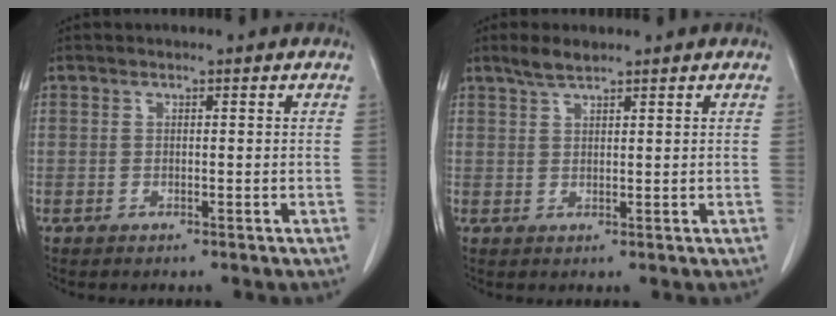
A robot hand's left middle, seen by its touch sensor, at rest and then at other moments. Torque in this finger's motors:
{"motor_torque": [0.64, -0.48, 0.00, 0.00]}